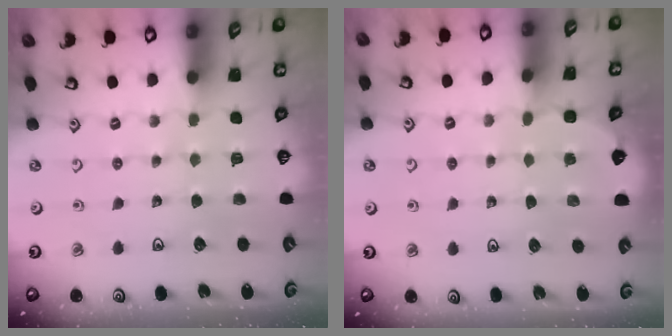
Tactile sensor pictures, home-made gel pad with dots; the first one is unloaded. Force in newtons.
{"total": 1.7, "press": 1.7, "slide": 0.1}